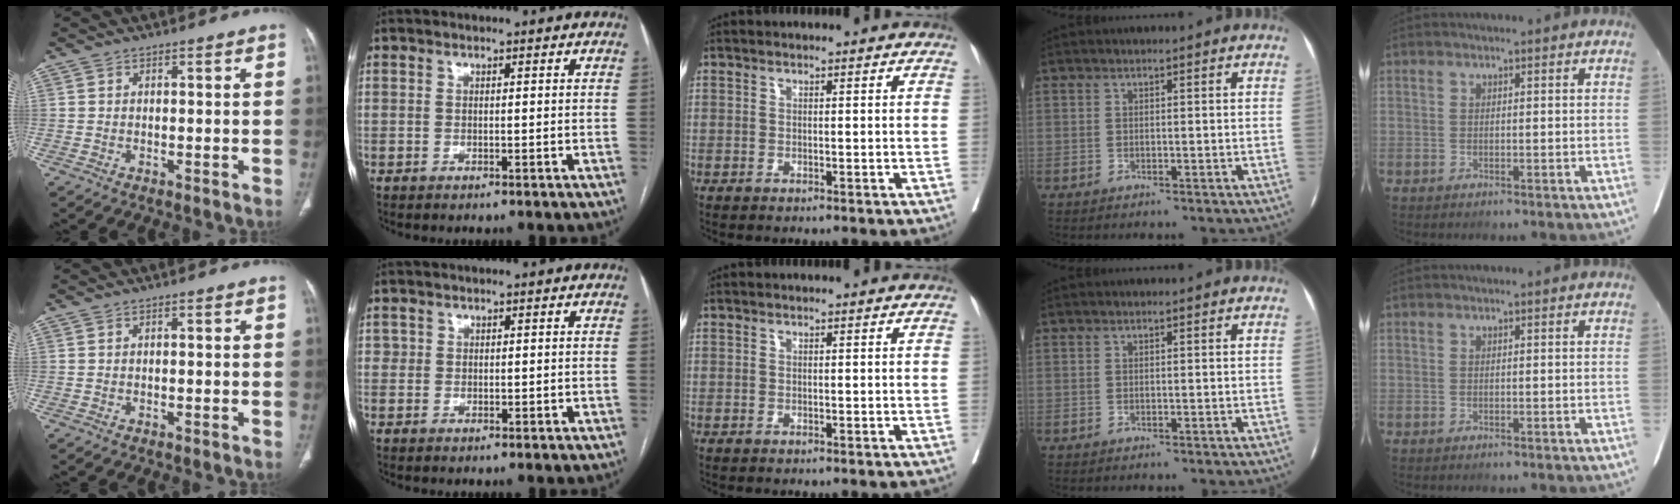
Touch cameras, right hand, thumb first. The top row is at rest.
{"thumb": {"total": 0.7, "force": [0.0, 0.2, 0.6], "torque": [-0.014, 0.001, 0.002]}, "index": {"total": 1.4, "force": [0.3, 1.3, 0.4], "torque": [-0.006, 0.006, 0.009]}}